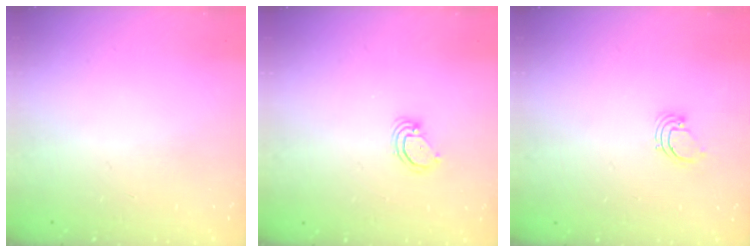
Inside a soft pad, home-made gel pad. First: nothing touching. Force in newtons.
{"total": 3.6, "press": 3.6, "slide": 0.2}
{"total": 1.9, "press": 1.9, "slide": 0.1}